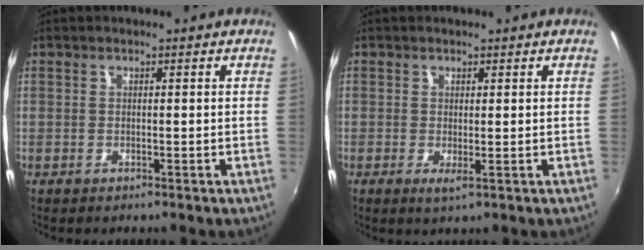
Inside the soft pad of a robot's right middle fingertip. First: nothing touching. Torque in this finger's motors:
{"motor_torque": [-0.95, -0.79, -0.43, -0.05]}